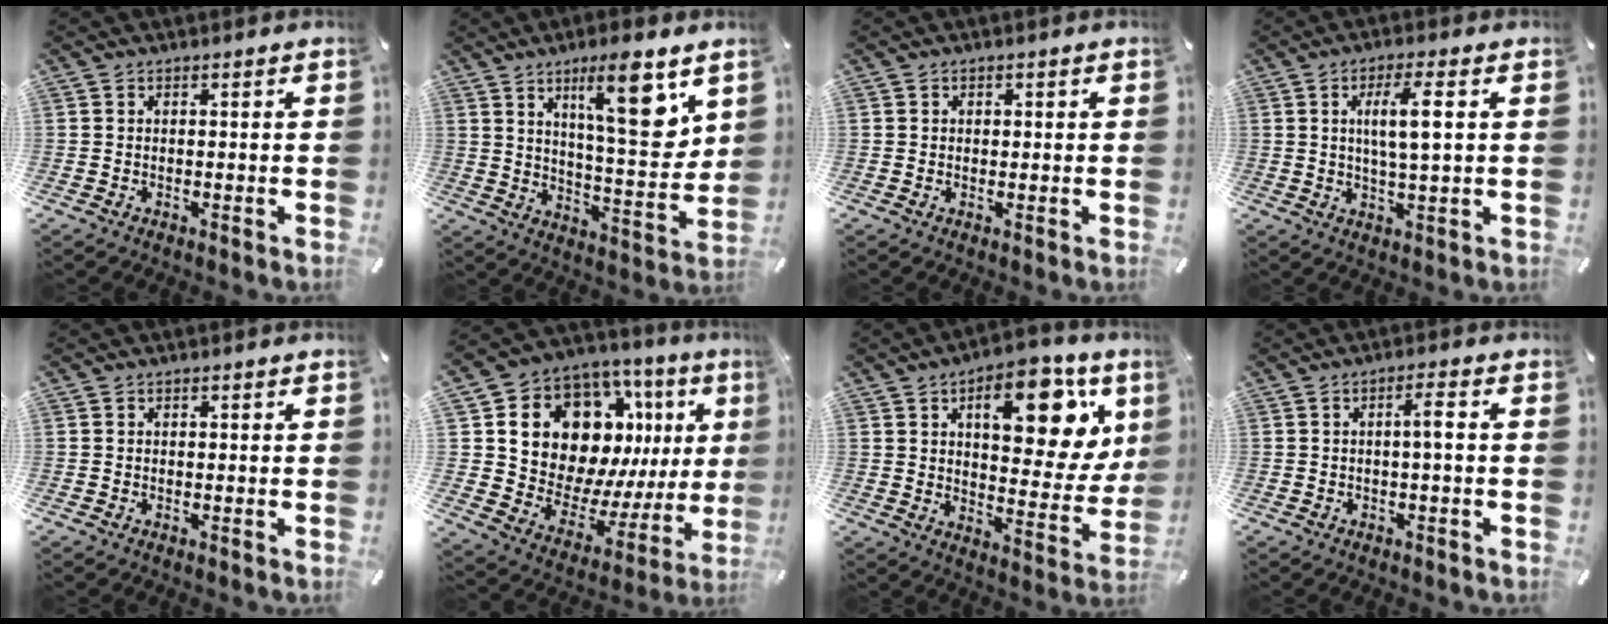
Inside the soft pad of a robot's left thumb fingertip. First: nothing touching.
{"total": 16.1, "force": [8.3, 4.4, 13.1], "torque": [-0.191, -0.043, 0.126]}
{"total": 0.7, "force": [0.2, 0.7, 0.2], "torque": [-0.003, 0.004, 0.002]}
{"total": 7.9, "force": [1.8, 1.5, 7.5], "torque": [-0.147, -0.002, 0.022]}
{"total": 0.0}
{"total": 16.4, "force": [8.5, 11.4, 8.1], "torque": [-0.124, -0.079, 0.165]}
{"total": 18.0, "force": [7.6, 9.2, 13.4], "torque": [-0.166, -0.034, 0.120]}
{"total": 3.7, "force": [0.0, 0.7, 3.6], "torque": [-0.069, 0.007, -0.004]}